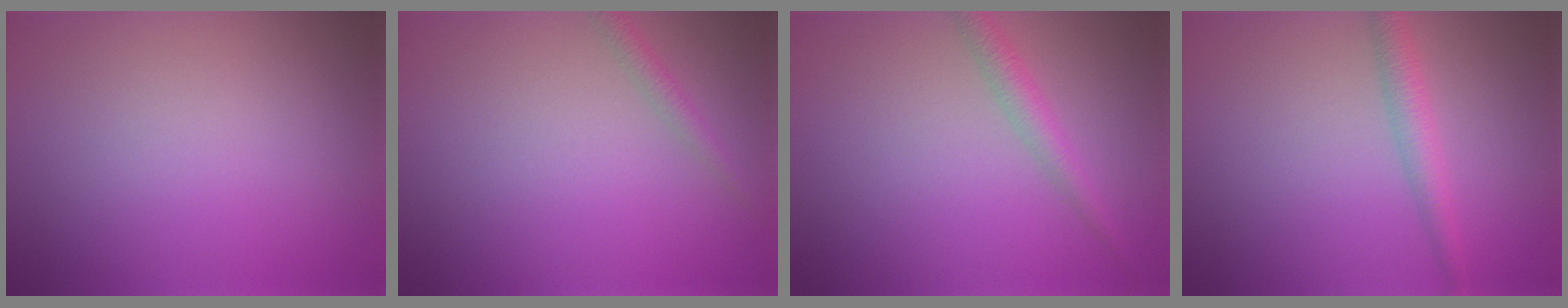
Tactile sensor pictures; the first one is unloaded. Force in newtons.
{"total": 1.4, "press": 1.4, "slide": 0.0}
{"total": 2.2, "press": 2.2, "slide": 0.1}
{"total": 2.4, "press": 2.4, "slide": 0.1}